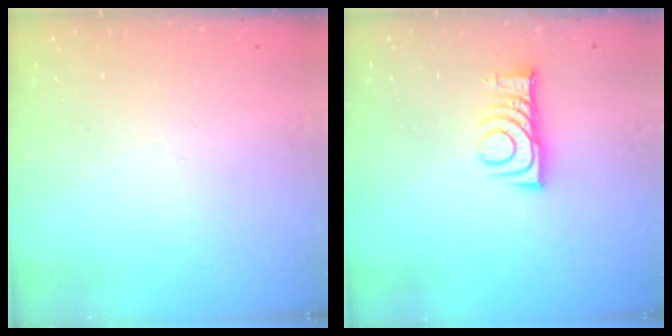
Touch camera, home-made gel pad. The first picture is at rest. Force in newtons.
{"total": 8.1, "press": 8.1, "slide": 0.9}